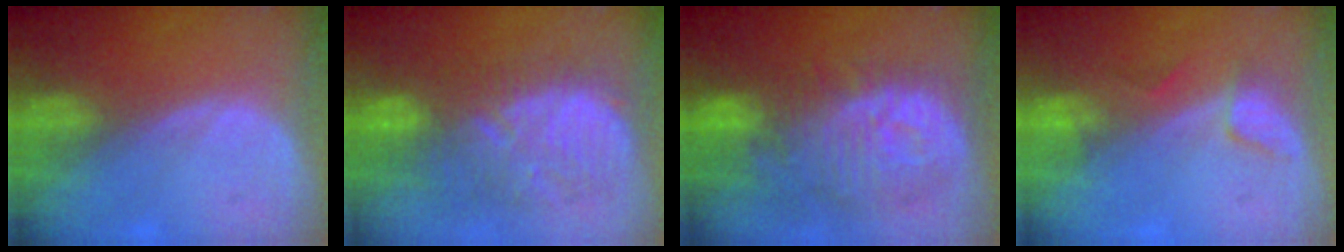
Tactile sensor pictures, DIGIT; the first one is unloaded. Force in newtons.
{"total": 10.6, "press": 10.4, "slide": 2.3}
{"total": 12.1, "press": 11.0, "slide": 5.1}
{"total": 2.8, "press": 2.7, "slide": 0.4}